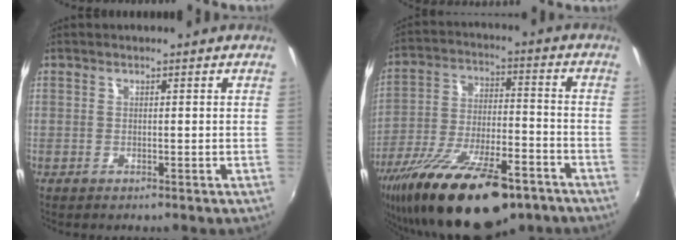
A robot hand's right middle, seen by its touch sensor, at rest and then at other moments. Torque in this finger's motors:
{"motor_torque": [1.09, -1.05, 0.62, 0.21]}